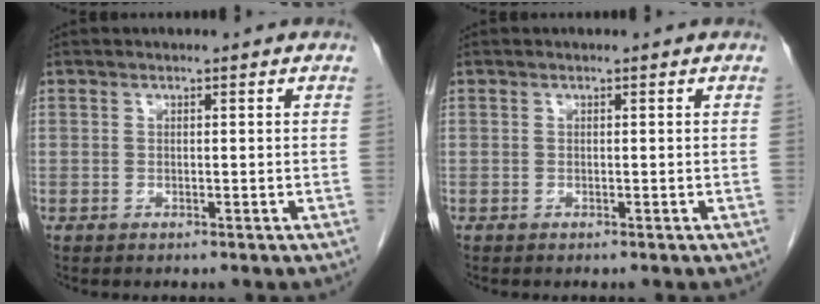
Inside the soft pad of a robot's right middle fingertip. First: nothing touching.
{"total": 0.0}